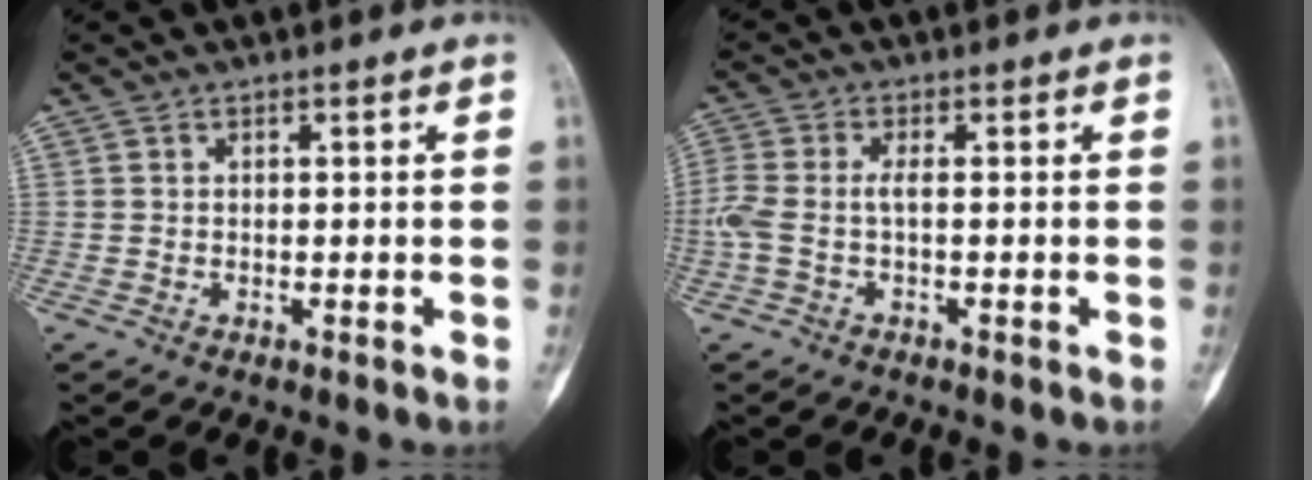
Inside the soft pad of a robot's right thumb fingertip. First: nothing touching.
{"total": 5.0, "force": [-0.6, 1.9, 4.5], "torque": [-0.133, 0.012, -0.015]}